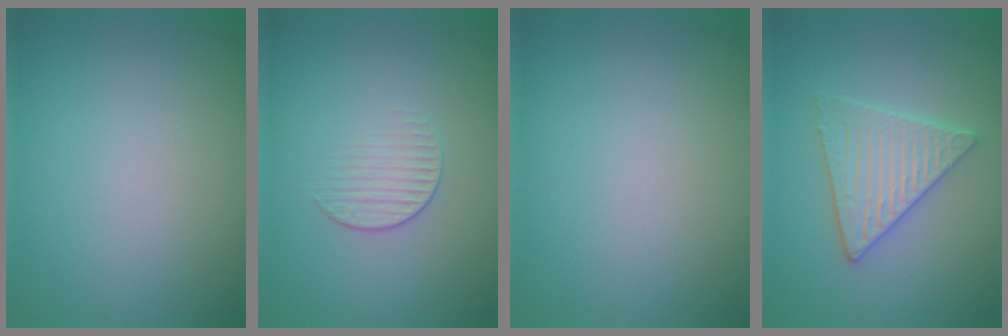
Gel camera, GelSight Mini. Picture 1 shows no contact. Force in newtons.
{"total": 1.5, "press": 0.7, "slide": 1.3}
{"total": 0.0}
{"total": 3.7, "press": 3.7, "slide": 0.4}